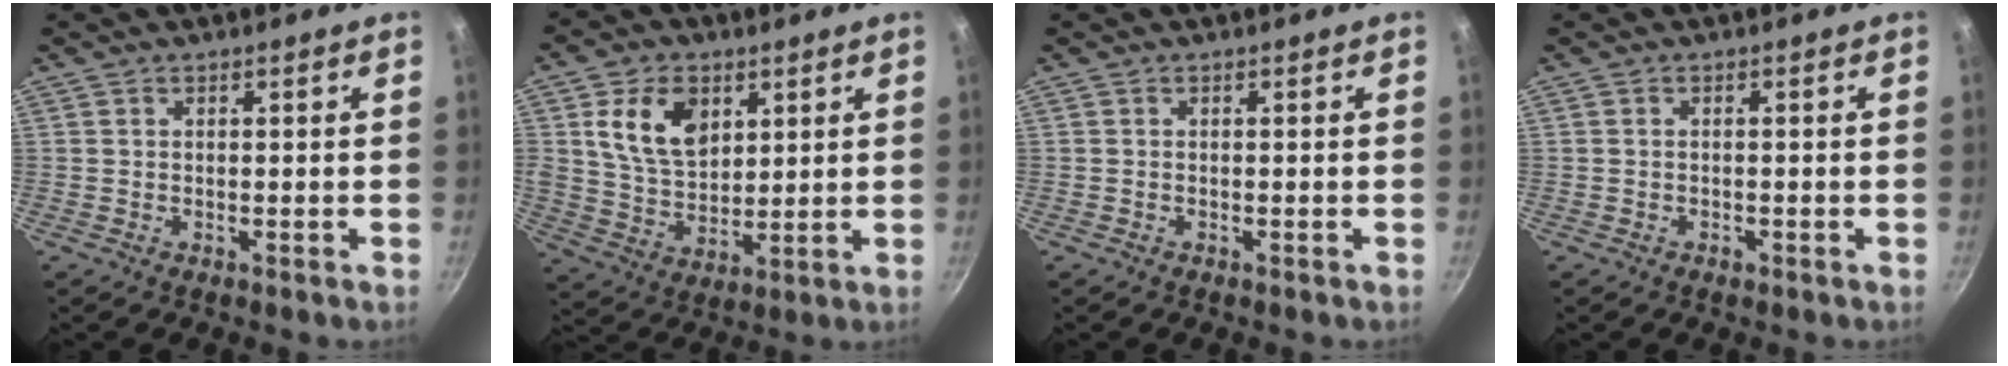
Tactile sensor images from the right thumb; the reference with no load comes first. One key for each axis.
{"total": 12.1, "fx": 4.2, "fy": 8.3, "fz": 7.7, "tx": -0.116, "ty": -0.020, "tz": 0.080}
{"total": 0.0}
{"total": 0.8, "fx": -0.5, "fy": 0.5, "fz": 0.4, "tx": -0.009, "ty": 0.003, "tz": -0.007}